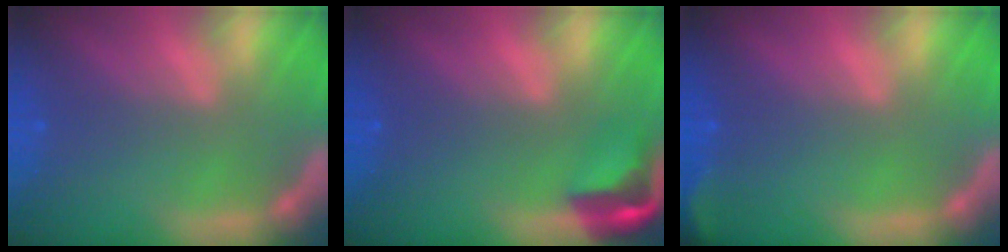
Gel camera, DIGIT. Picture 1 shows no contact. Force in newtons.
{"total": 3.9}
{"total": 2.4}